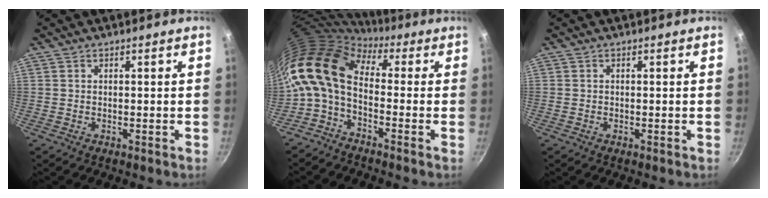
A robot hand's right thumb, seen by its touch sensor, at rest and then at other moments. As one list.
[{"total": 12.6, "force": [0.2, 7.5, 10.1], "torque": [-0.195, 0.022, -0.017]}, {"total": 0.0}]